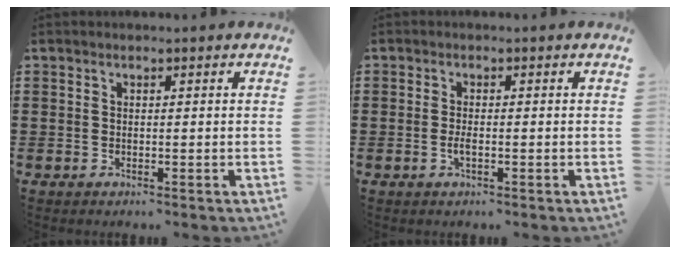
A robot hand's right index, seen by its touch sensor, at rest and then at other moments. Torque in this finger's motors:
{"motor_torque": [2.14, 0.00, 0.15, 0.00]}